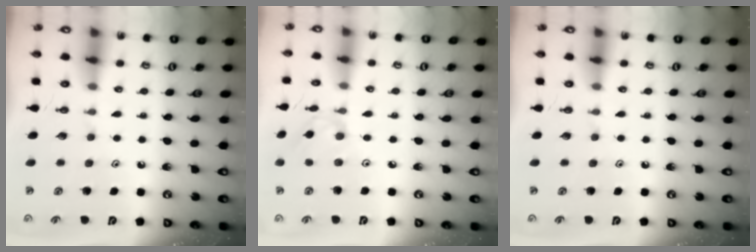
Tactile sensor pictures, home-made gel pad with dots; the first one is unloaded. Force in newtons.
{"total": 2.7, "press": 2.6, "slide": 0.3}
{"total": 0.0}